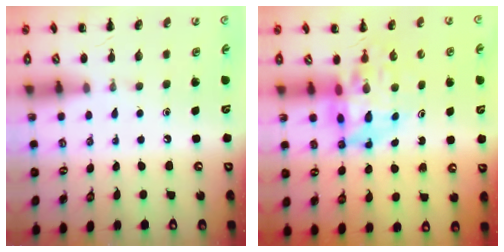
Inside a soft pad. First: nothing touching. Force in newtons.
{"total": 9.0, "press": 8.5, "slide": 3.0}